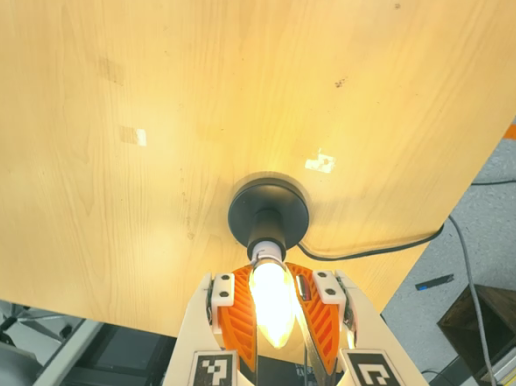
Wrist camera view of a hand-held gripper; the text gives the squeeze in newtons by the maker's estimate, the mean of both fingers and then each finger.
{"total": 24.4, "left": 23.7, "right": 25.2}